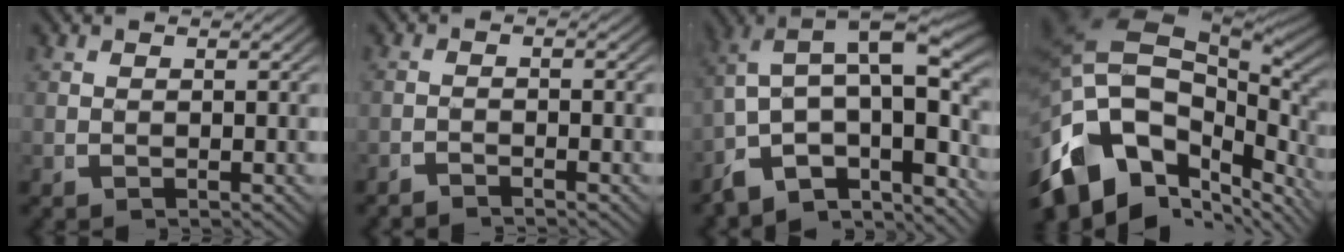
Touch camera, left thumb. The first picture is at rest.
{"total": 1.6, "force": [-1.6, 0.2, 0.0], "torque": [0.007, -0.001, -0.034]}
{"total": 16.6, "force": [-3.4, 12.2, 10.8], "torque": [-0.233, -0.074, -0.041]}
{"total": 22.2, "force": [-1.2, 15.8, 15.5], "torque": [-0.315, -0.039, -0.010]}